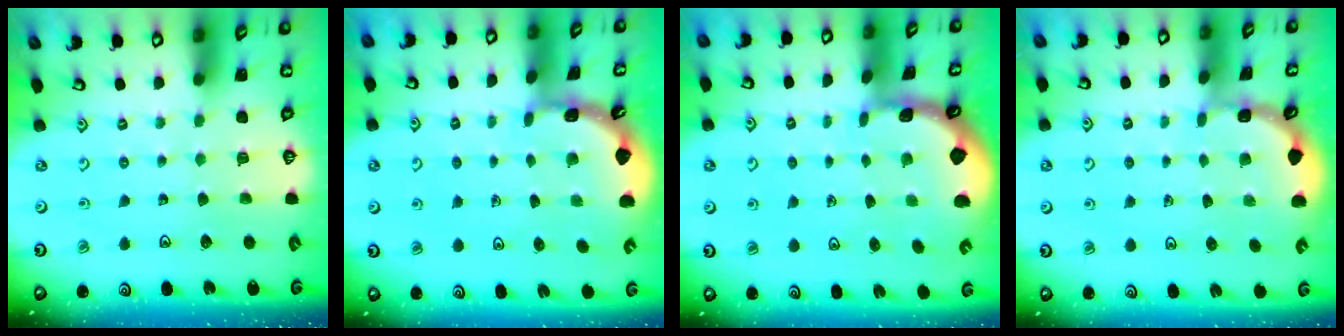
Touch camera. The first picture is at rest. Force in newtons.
{"total": 1.7, "press": 1.7, "slide": 0.1}
{"total": 1.0, "press": 1.0, "slide": 0.1}
{"total": 1.2, "press": 1.2, "slide": 0.1}